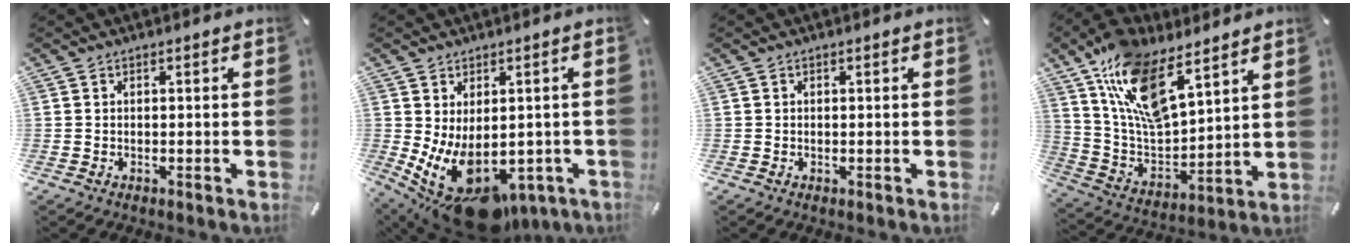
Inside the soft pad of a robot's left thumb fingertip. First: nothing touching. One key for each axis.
{"total": 14.3, "fx": -4.3, "fy": 8.2, "fz": 10.8, "tx": -0.168, "ty": 0.000, "tz": -0.058}
{"total": 0.0}
{"total": 16.4, "fx": 11.3, "fy": 7.0, "fz": 9.6, "tx": -0.222, "ty": -0.068, "tz": 0.203}